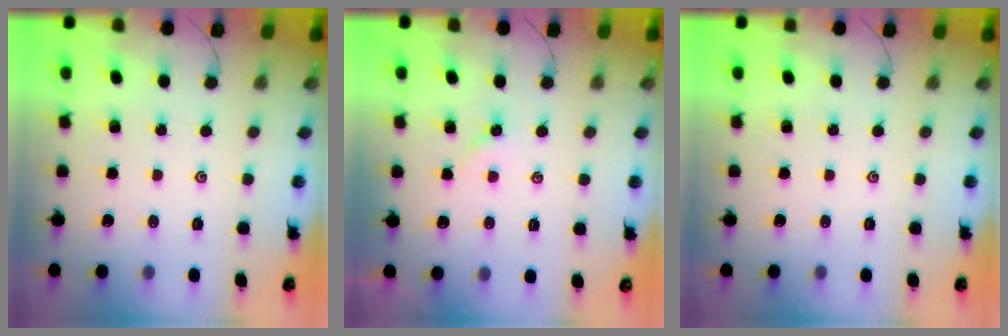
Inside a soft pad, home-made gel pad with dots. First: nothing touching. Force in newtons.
{"total": 2.3, "press": 2.3, "slide": 0.5}
{"total": 0.0}